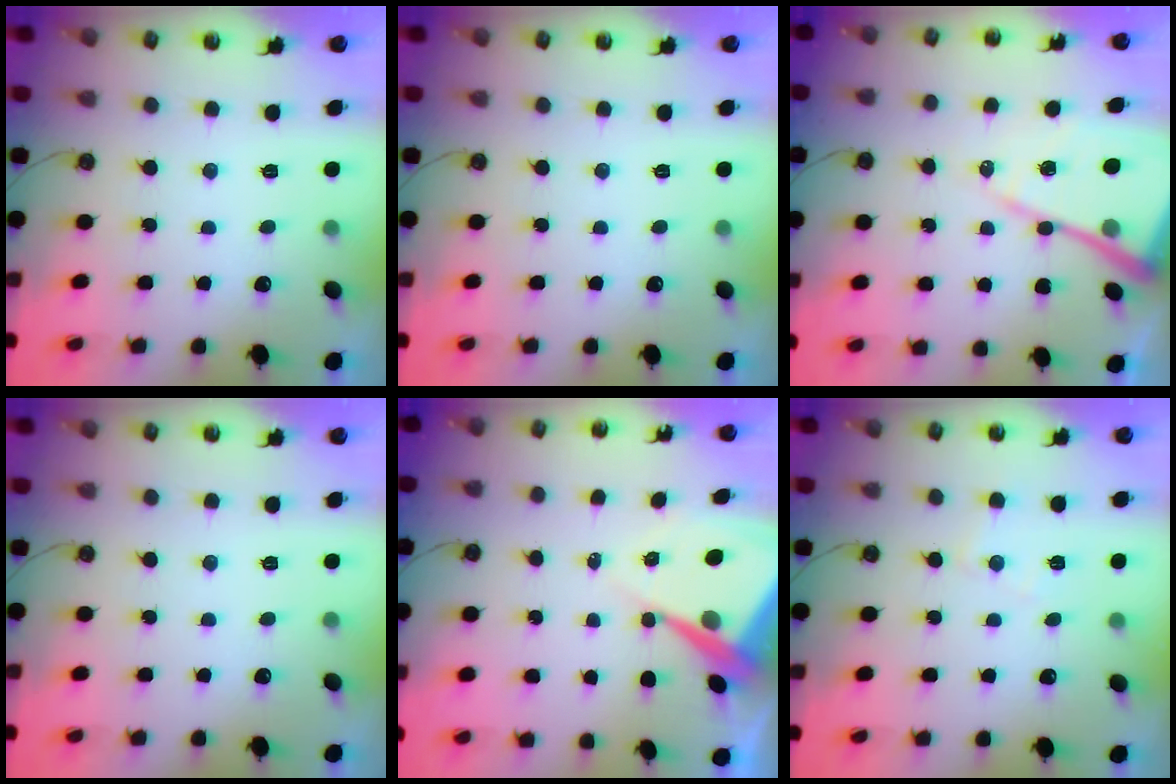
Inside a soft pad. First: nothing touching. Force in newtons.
{"total": 0.0}
{"total": 17.2, "press": 17.1, "slide": 1.7}
{"total": 0.0}
{"total": 9.6, "press": 9.5, "slide": 0.9}
{"total": 5.8, "press": 5.7, "slide": 0.8}